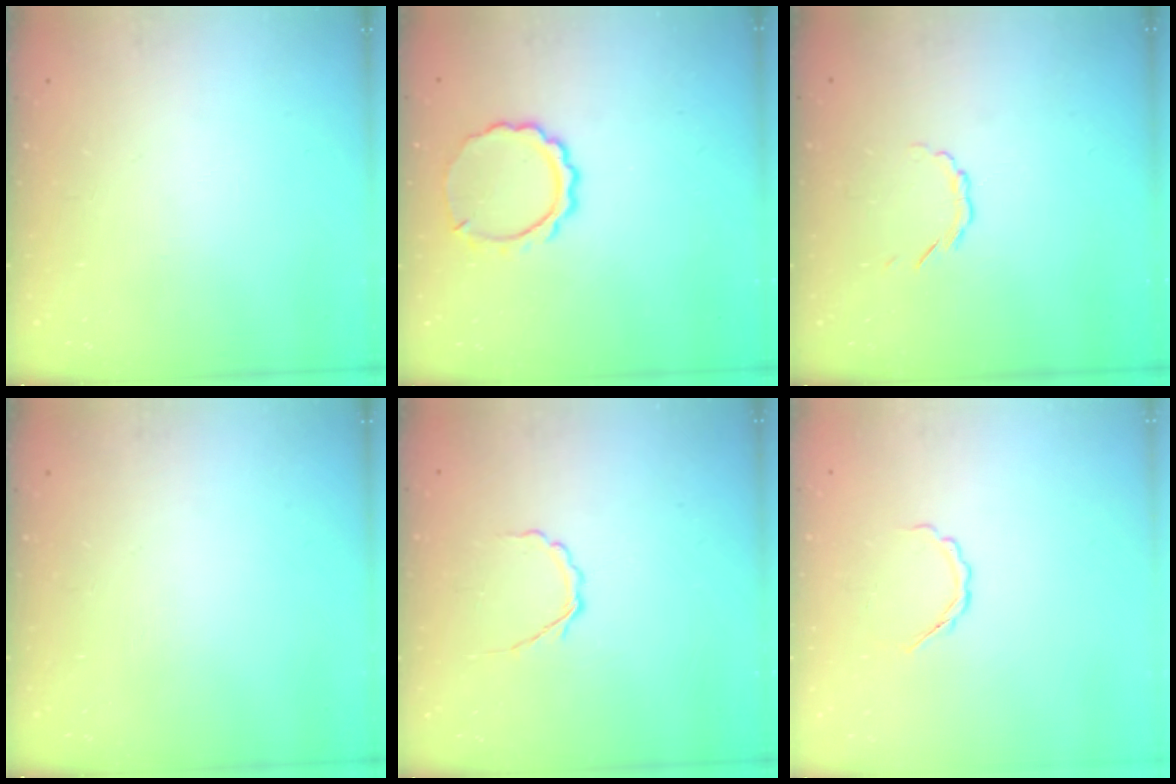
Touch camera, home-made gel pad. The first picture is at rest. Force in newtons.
{"total": 8.1, "press": 8.0, "slide": 0.6}
{"total": 2.1, "press": 2.0, "slide": 0.7}
{"total": 0.0}
{"total": 3.1, "press": 3.0, "slide": 1.0}
{"total": 3.2, "press": 3.1, "slide": 0.8}